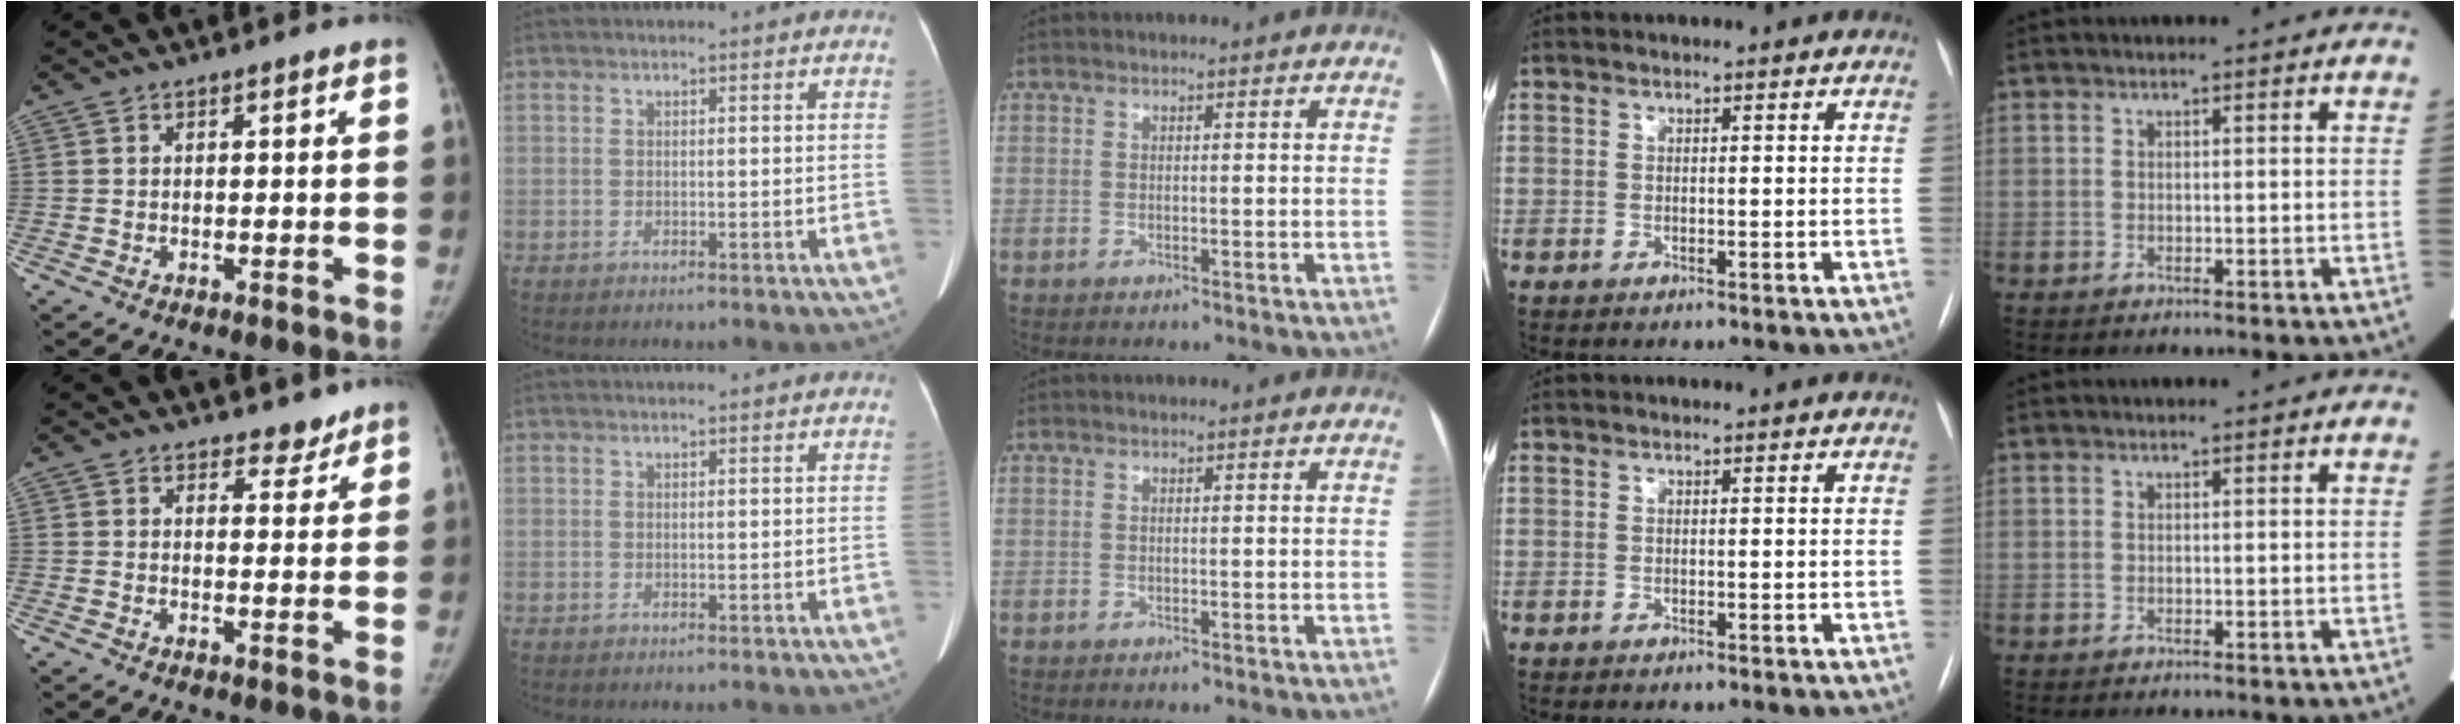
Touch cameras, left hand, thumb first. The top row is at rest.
{"thumb": {"total": 2.9, "force": [2.5, 1.5, 0.3], "torque": [0.021, -0.018, 0.031]}}